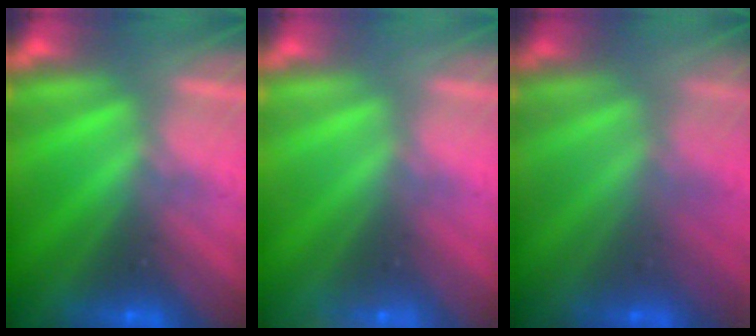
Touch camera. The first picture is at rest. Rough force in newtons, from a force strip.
{"total": 2.3}
{"total": 1.4}